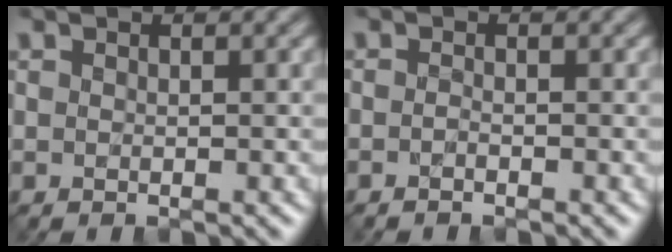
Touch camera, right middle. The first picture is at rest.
{"total": 0.7, "force": [-0.5, 0.3, 0.4], "torque": [-0.004, -0.007, -0.009]}